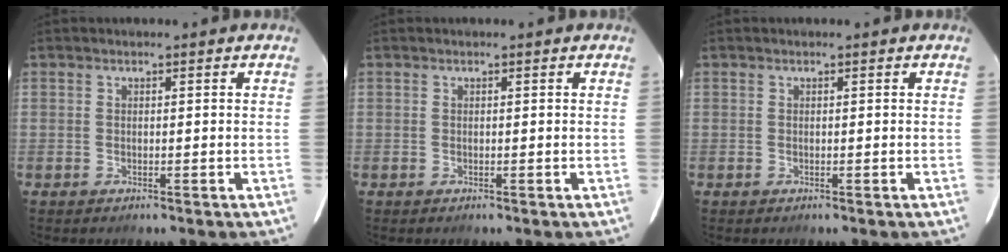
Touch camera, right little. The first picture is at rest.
{"total": 0.0}
{"total": 0.0}